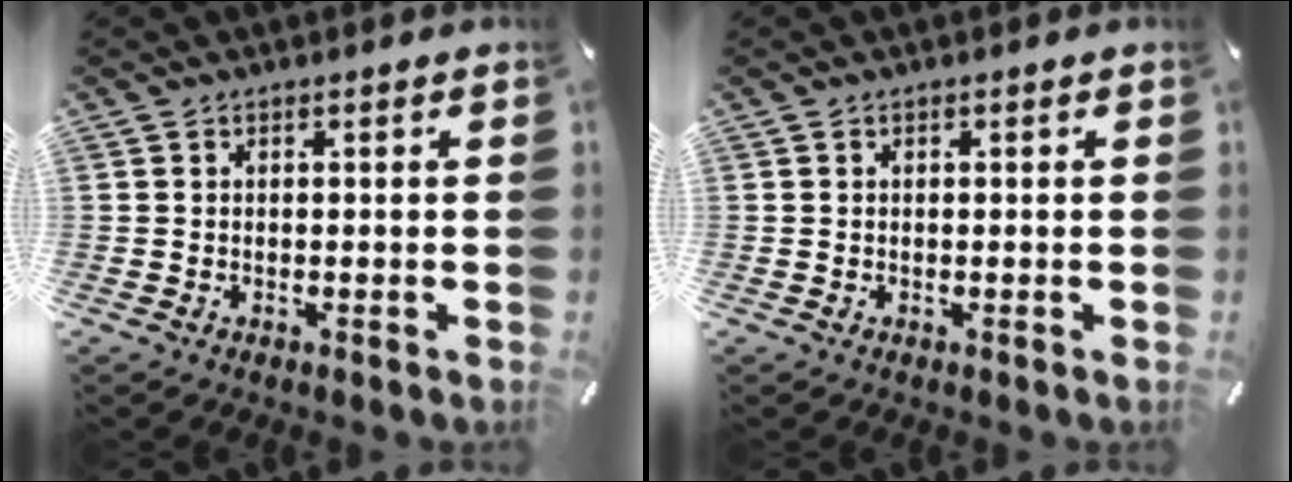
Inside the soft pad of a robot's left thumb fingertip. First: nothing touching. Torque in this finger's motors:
{"motor_torque": [0.01, 0.05, 0.07, -0.03, 0.01]}